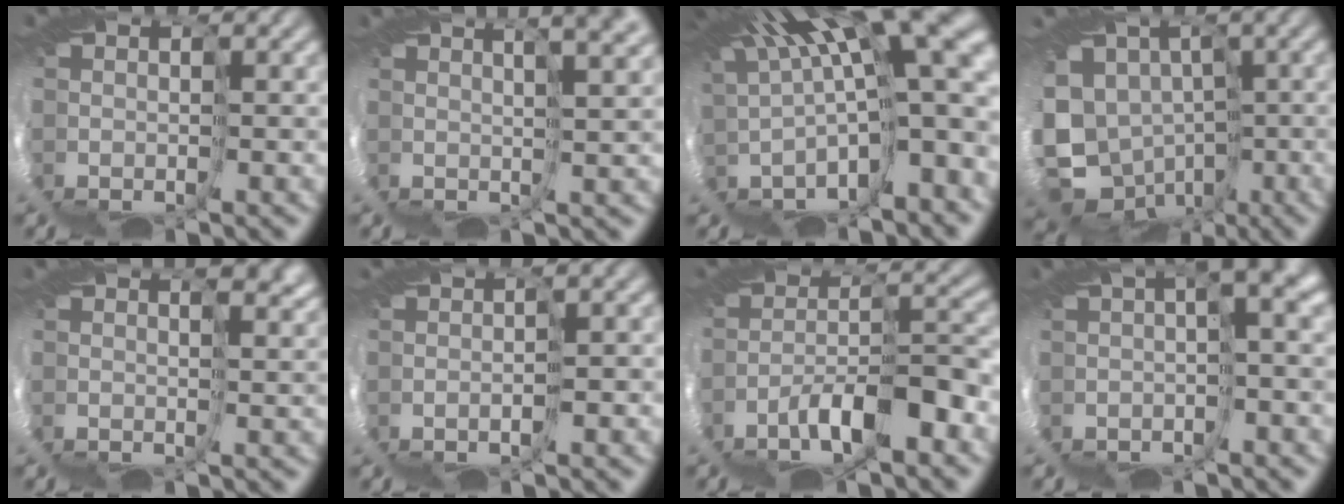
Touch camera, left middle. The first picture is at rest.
{"total": 5.1, "force": [4.2, -0.6, 2.9], "torque": [-0.032, 0.021, 0.055]}
{"total": 10.7, "force": [5.0, 0.6, 9.4], "torque": [-0.151, -0.022, 0.124]}
{"total": 6.2, "force": [-2.0, 5.7, 1.7], "torque": [-0.081, -0.025, -0.030]}
{"total": 2.2, "force": [1.7, -0.2, 1.4], "torque": [-0.022, -0.002, 0.037]}
{"total": 3.9, "force": [0.1, -3.4, -1.8], "torque": [0.030, -0.008, 0.009]}
{"total": 3.5, "force": [-2.3, -2.4, 1.3], "torque": [-0.032, 0.006, -0.052]}
{"total": 3.2, "force": [0.3, -3.0, 1.1], "torque": [-0.030, 0.000, 0.000]}